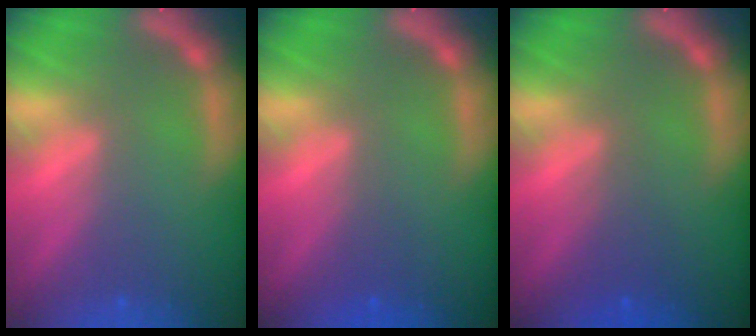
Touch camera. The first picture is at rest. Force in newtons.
{"total": 0.9}
{"total": 2.0}